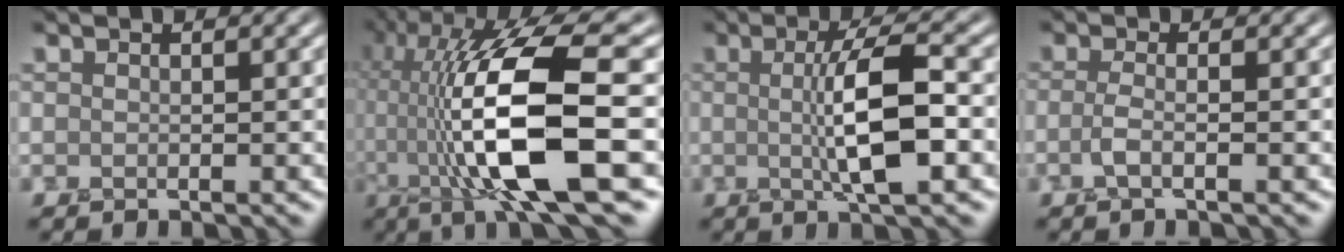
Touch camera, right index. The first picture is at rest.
{"total": 14.2, "force": [-0.7, 3.3, 13.8], "torque": [-0.245, 0.010, -0.010]}
{"total": 6.3, "force": [-0.1, 1.3, 6.2], "torque": [-0.108, 0.004, -0.003]}
{"total": 1.7, "force": [-0.6, 0.5, 1.6], "torque": [-0.031, -0.005, -0.018]}